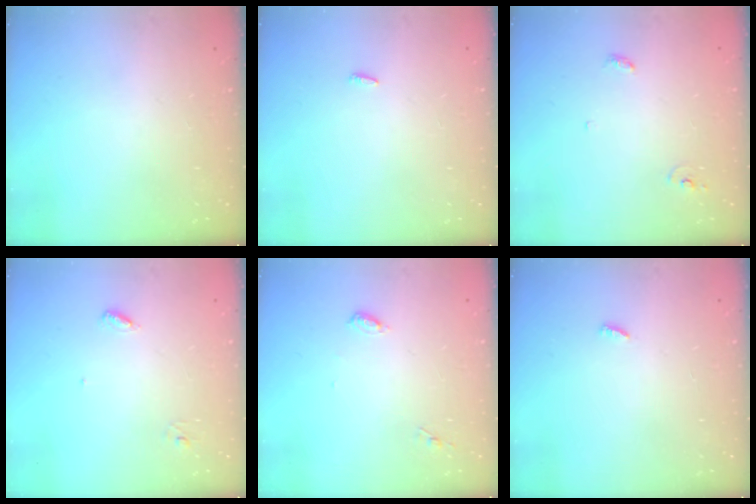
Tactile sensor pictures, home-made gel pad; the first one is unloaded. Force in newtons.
{"total": 2.1, "press": 1.9, "slide": 0.7}
{"total": 3.4, "press": 3.4, "slide": 0.2}
{"total": 3.4, "press": 3.4, "slide": 0.3}
{"total": 4.6, "press": 4.6, "slide": 0.4}
{"total": 1.9, "press": 1.9, "slide": 0.3}